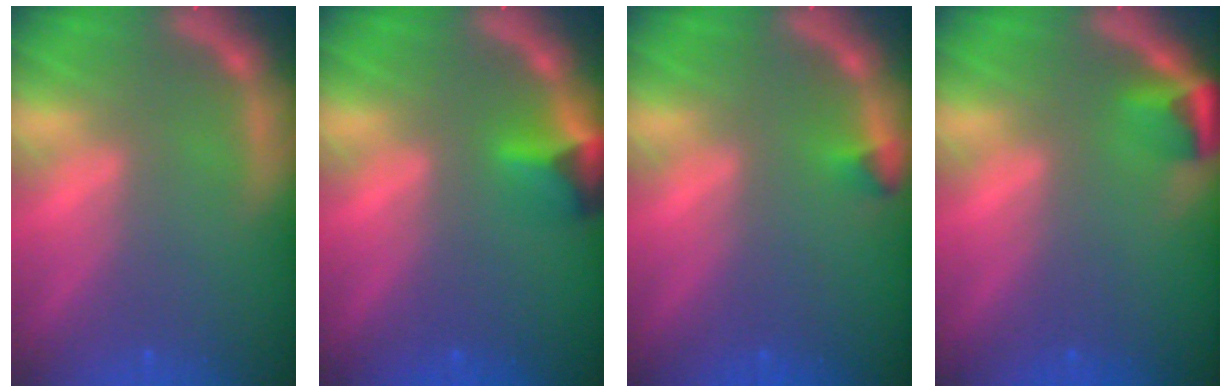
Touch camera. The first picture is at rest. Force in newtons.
{"total": 2.9}
{"total": 0.9}
{"total": 2.4}